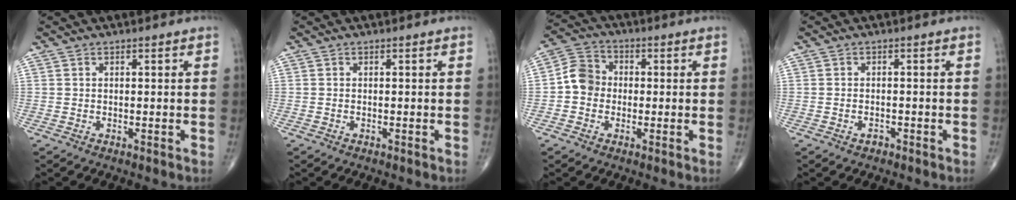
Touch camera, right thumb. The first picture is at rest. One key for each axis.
{"total": 0.0}
{"total": 6.6, "fx": -0.8, "fy": 5.9, "fz": 3.0, "tx": -0.037, "ty": 0.022, "tz": -0.029}
{"total": 1.2, "fx": -0.8, "fy": 0.7, "fz": 0.5, "tx": -0.010, "ty": 0.004, "tz": -0.012}